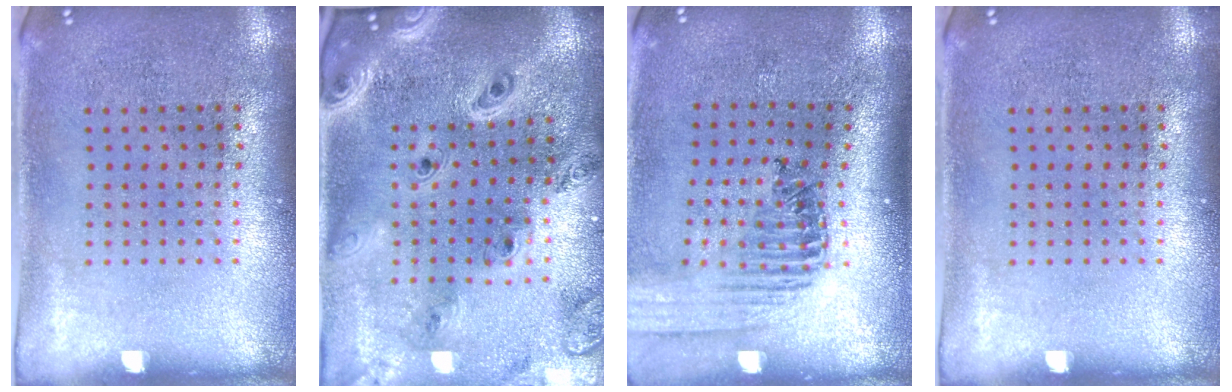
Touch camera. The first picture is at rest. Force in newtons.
{"total": 2.7, "press": 2.4, "slide": 1.3}
{"total": 1.3, "press": 1.3, "slide": 0.1}
{"total": 0.0}